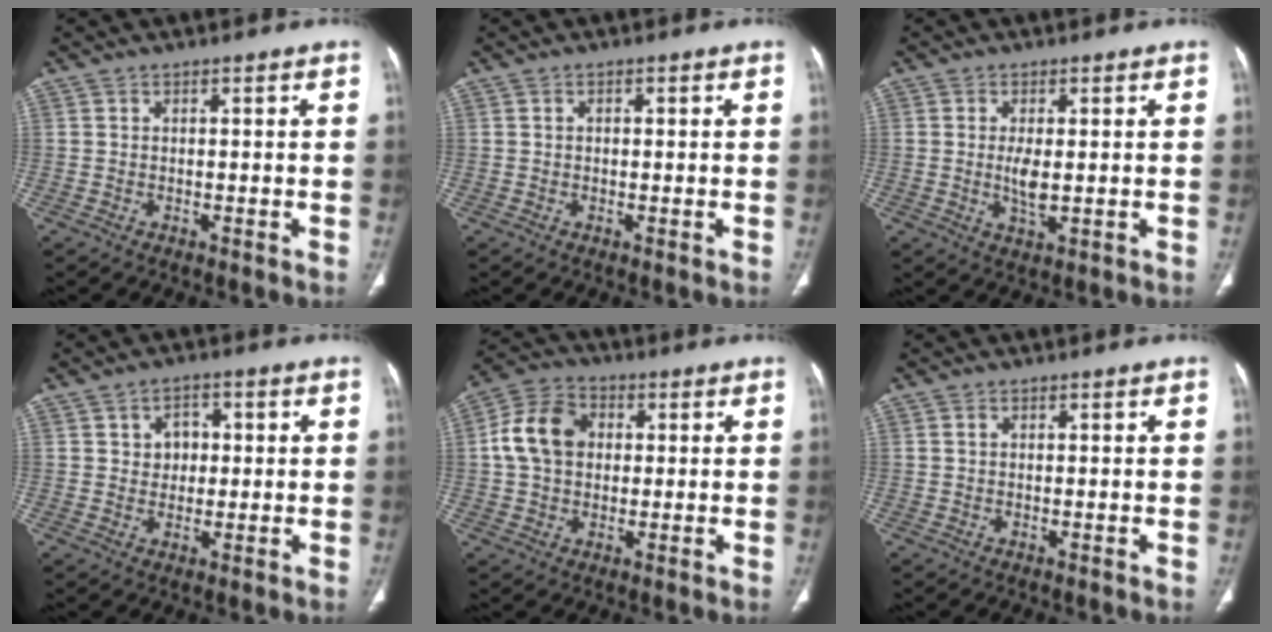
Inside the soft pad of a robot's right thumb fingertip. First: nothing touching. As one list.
[{"total": 0.6, "force": [0.1, 0.4, 0.3], "torque": [-0.003, 0.001, 0.001]}, {"total": 4.0, "force": [0.1, 1.6, 3.7], "torque": [-0.076, -0.011, 0.004]}, {"total": 4.8, "force": [0.9, 3.9, 2.7], "torque": [-0.013, 0.002, 0.012]}, {"total": 10.9, "force": [1.4, 8.3, 6.9], "torque": [-0.118, 0.021, 0.019]}, {"total": 0.7, "force": [0.2, 0.5, 0.4], "torque": [-0.008, 0.002, 0.004]}]